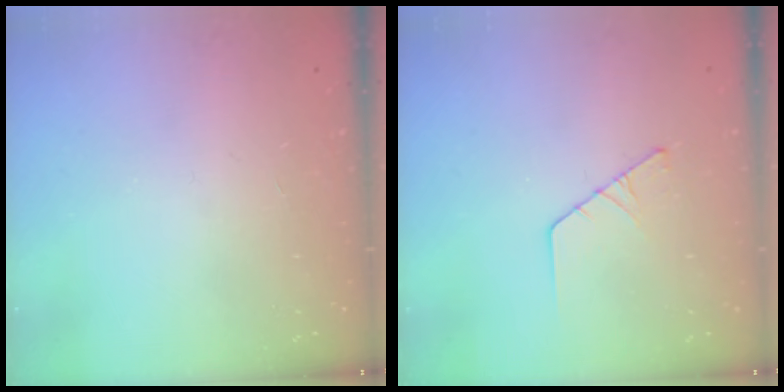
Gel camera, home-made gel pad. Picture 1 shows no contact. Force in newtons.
{"total": 3.3, "press": 3.3, "slide": 0.3}